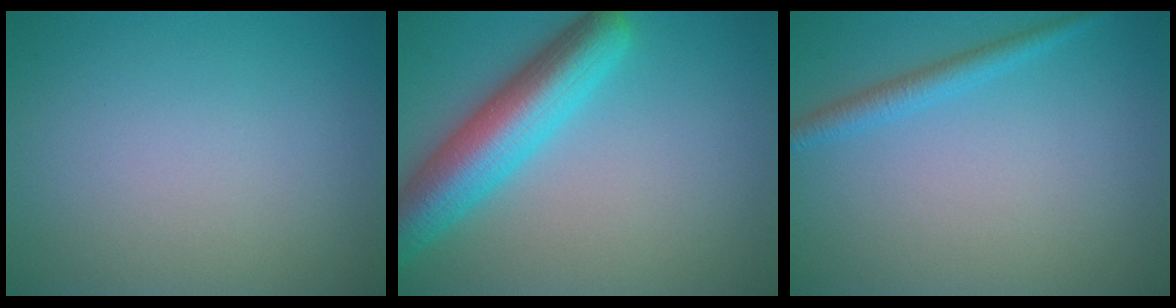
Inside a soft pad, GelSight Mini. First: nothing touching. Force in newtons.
{"total": 7.5, "press": 7.5, "slide": 0.3}
{"total": 1.9, "press": 1.9, "slide": 0.1}